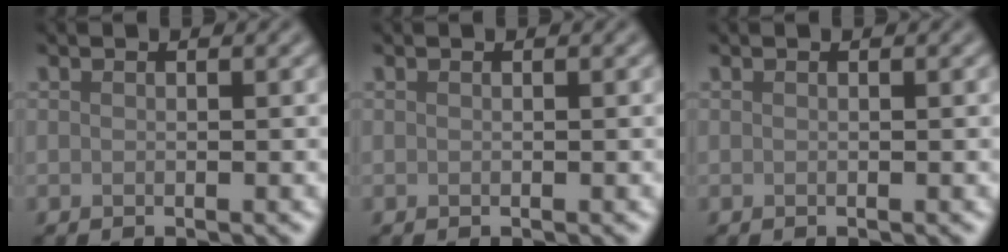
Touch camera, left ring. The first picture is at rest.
{"total": 0.0}
{"total": 0.0}